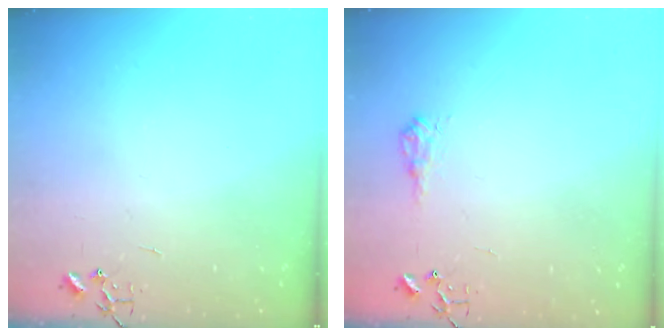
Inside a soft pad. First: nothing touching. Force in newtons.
{"total": 8.5, "press": 8.5, "slide": 0.8}